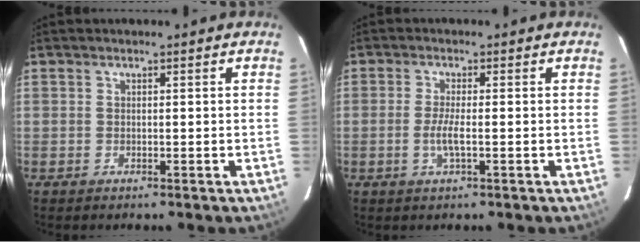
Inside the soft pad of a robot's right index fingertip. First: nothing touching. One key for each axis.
{"total": 3.4, "fx": -0.9, "fy": 0.2, "fz": 3.2, "tx": -0.066, "ty": -0.004, "tz": -0.019}